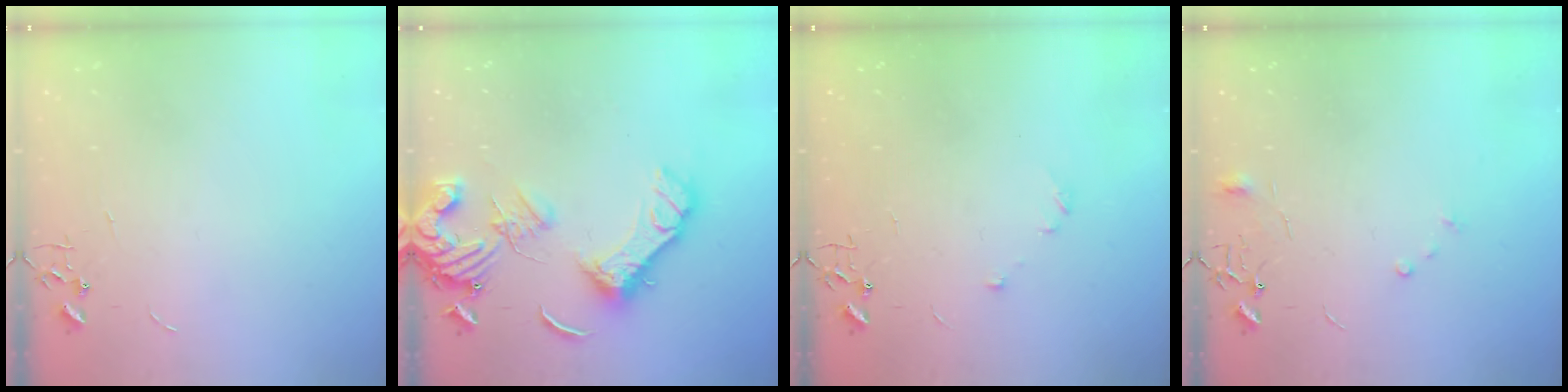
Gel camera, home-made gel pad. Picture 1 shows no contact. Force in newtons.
{"total": 16.9, "press": 16.8, "slide": 2.3}
{"total": 5.1, "press": 5.0, "slide": 0.7}
{"total": 6.3, "press": 6.3, "slide": 0.6}